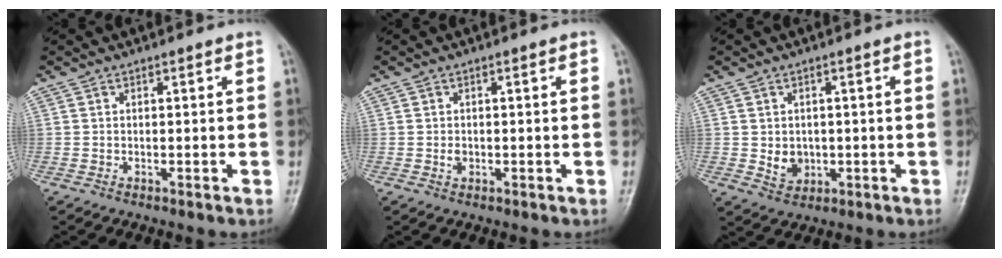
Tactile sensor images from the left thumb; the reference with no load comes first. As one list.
[{"total": 1.1, "force": [-0.3, 0.9, 0.5], "torque": [-0.005, 0.004, -0.003]}, {"total": 3.7, "force": [-0.3, 3.2, 1.9], "torque": [-0.015, -0.002, 0.005]}]